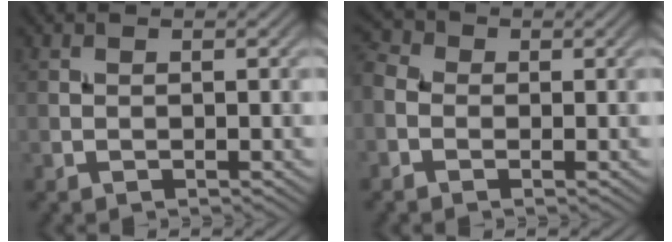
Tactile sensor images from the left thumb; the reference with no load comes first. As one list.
[{"total": 3.2, "force": [-0.9, 2.7, 1.5], "torque": [-0.042, 0.003, -0.025]}]